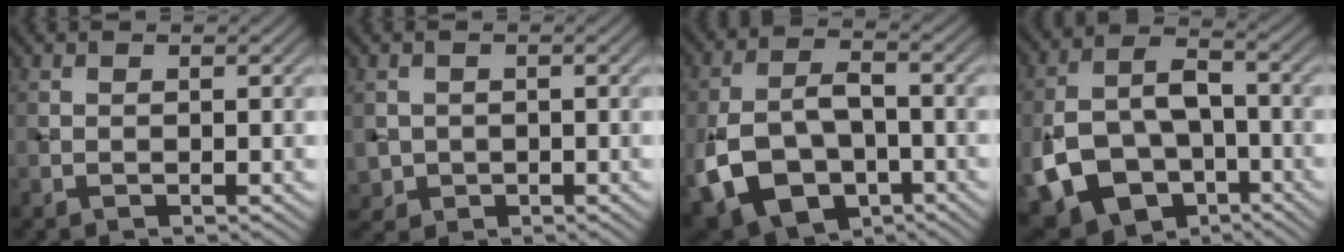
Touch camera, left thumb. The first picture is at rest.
{"total": 2.3, "force": [-0.1, 2.3, 0.3], "torque": [-0.015, -0.012, -0.002]}
{"total": 11.8, "force": [-4.8, 7.6, 7.6], "torque": [-0.166, -0.024, -0.086]}
{"total": 13.4, "force": [-5.5, 9.1, 8.2], "torque": [-0.181, -0.033, -0.096]}